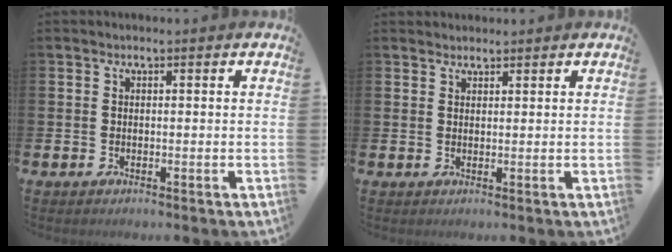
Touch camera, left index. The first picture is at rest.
{"total": 1.6, "force": [1.5, 0.5, -0.1], "torque": [0.011, -0.005, 0.028]}